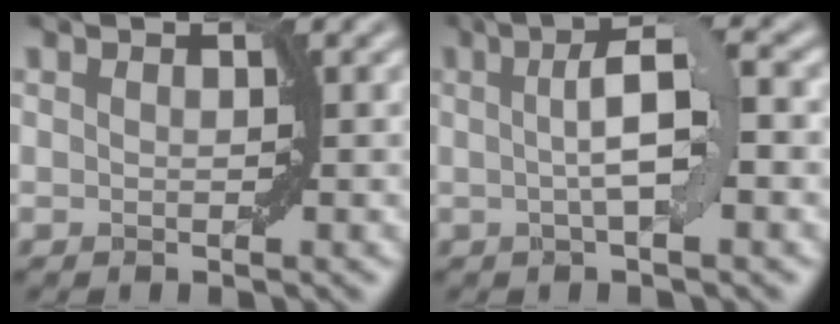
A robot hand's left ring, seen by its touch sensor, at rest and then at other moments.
{"total": 5.0, "force": [0.4, 0.9, 4.9], "torque": [-0.080, 0.009, 0.004]}